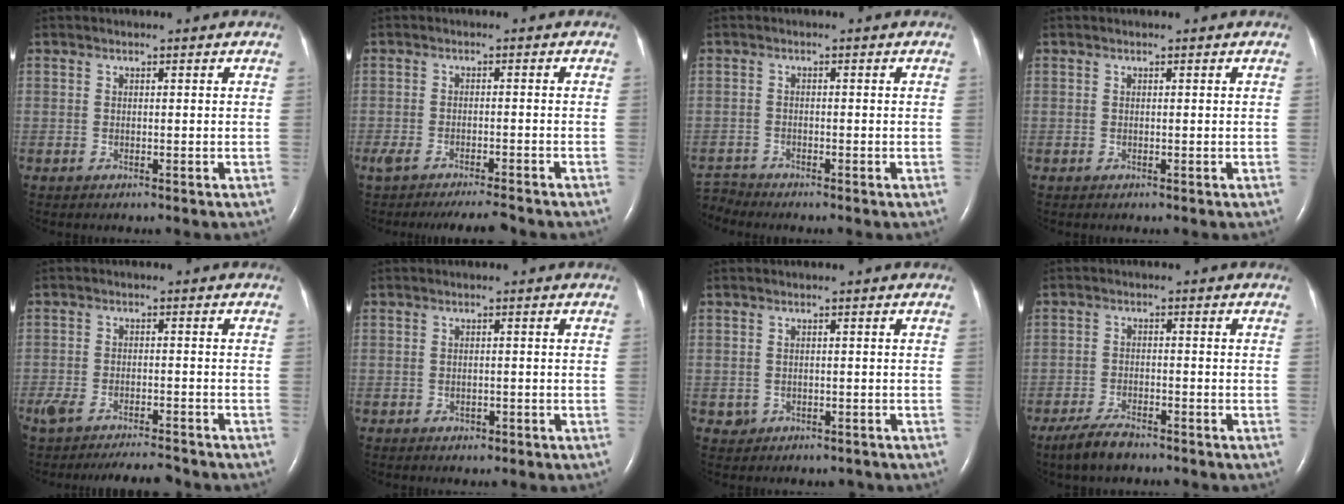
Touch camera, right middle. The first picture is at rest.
{"total": 8.2, "force": [-7.3, 0.8, 3.7], "torque": [-0.059, -0.010, -0.110]}
{"total": 2.9, "force": [-2.8, -0.4, -0.6], "torque": [0.008, -0.015, -0.052]}
{"total": 0.0}
{"total": 10.5, "force": [-9.4, 2.0, 4.3], "torque": [-0.079, -0.002, -0.138]}
{"total": 1.3, "force": [-0.7, 0.8, 0.6], "torque": [-0.011, 0.001, -0.004]}
{"total": 2.0, "force": [-0.8, 1.8, 0.3], "torque": [-0.008, 0.008, -0.004]}
{"total": 4.8, "force": [-3.8, 1.3, 2.6], "torque": [-0.062, -0.007, -0.069]}